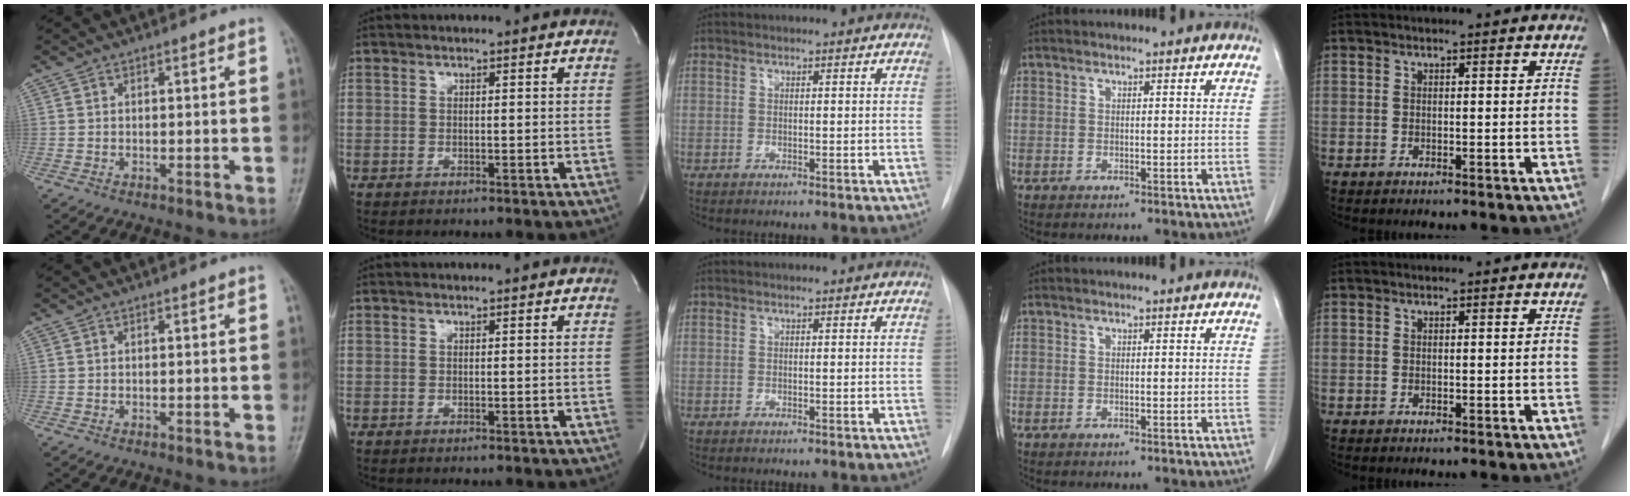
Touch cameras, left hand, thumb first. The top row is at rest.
{}